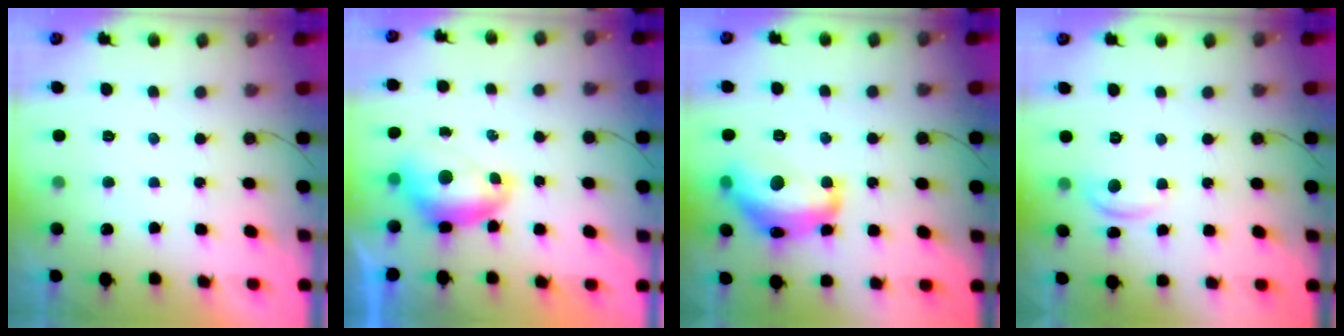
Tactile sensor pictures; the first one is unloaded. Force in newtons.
{"total": 7.5, "press": 7.5, "slide": 0.9}
{"total": 17.1, "press": 17.1, "slide": 1.0}
{"total": 6.2, "press": 6.2, "slide": 0.3}